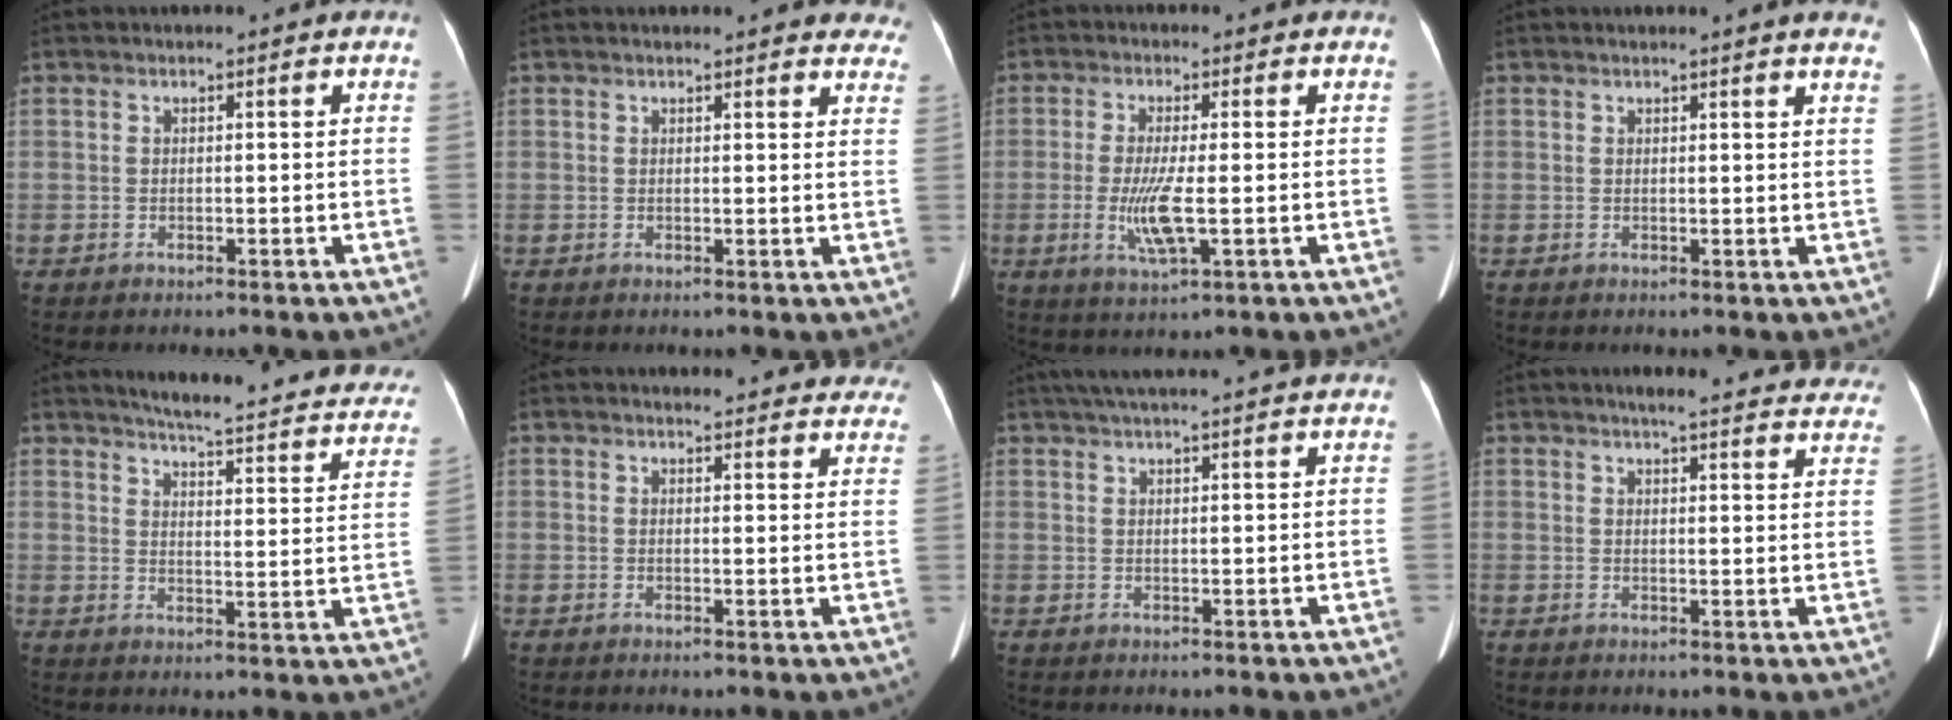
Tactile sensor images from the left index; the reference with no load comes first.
{"total": 14.0, "force": [12.8, 3.1, 4.6], "torque": [-0.024, -0.006, 0.124]}
{"total": 5.8, "force": [-1.0, 0.7, 5.7], "torque": [-0.123, -0.015, -0.018]}
{"total": 6.3, "force": [5.5, 0.0, 3.1], "torque": [-0.033, -0.001, 0.042]}
{"total": 23.8, "force": [20.7, 3.4, 11.3], "torque": [-0.135, -0.050, 0.229]}
{"total": 15.8, "force": [15.0, 3.3, 3.9], "torque": [-0.017, -0.033, 0.147]}
{"total": 17.0, "force": [15.1, 0.6, 7.9], "torque": [-0.127, 0.039, 0.197]}
{"total": 21.1, "force": [19.4, 3.3, 7.7], "torque": [-0.082, -0.037, 0.210]}